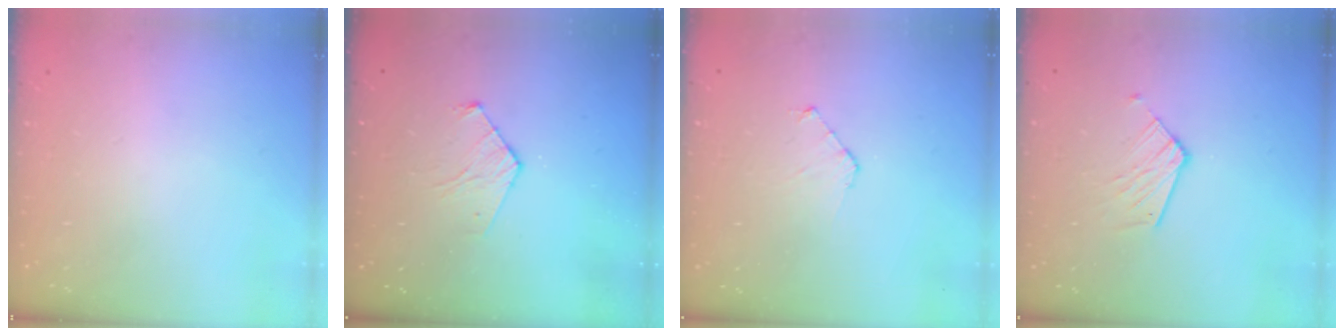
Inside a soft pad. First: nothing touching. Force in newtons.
{"total": 4.3, "press": 4.3, "slide": 0.5}
{"total": 4.0, "press": 4.0, "slide": 0.3}
{"total": 7.7, "press": 7.6, "slide": 0.5}